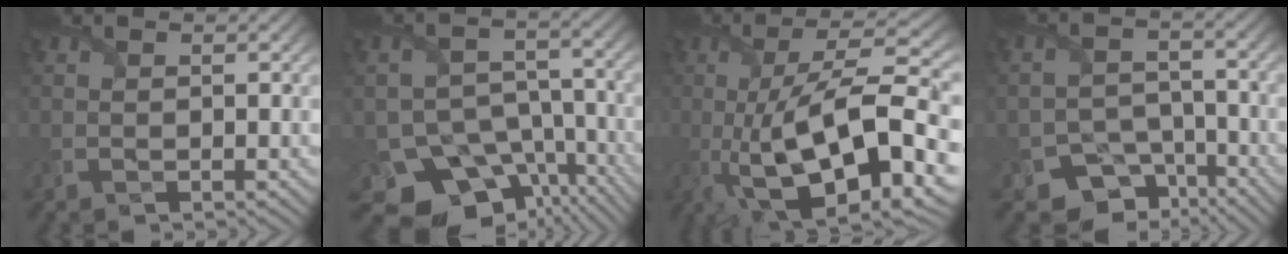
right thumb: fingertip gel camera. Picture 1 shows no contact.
{"total": 14.9, "force": [-10.2, 9.8, 5.0], "torque": [-0.102, -0.041, -0.128]}
{"total": 17.7, "force": [-3.7, 6.1, 16.2], "torque": [-0.281, -0.006, -0.056]}
{"total": 6.9, "force": [-4.6, 4.7, 2.1], "torque": [-0.026, -0.017, -0.078]}